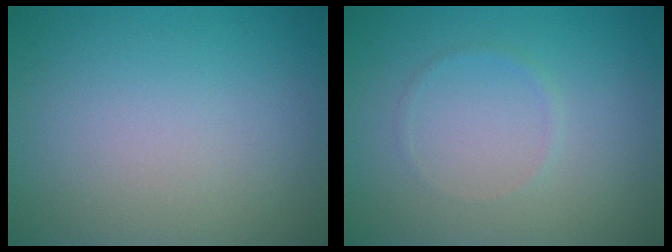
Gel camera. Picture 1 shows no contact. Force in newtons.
{"total": 0.6, "press": 0.6, "slide": 0.1}